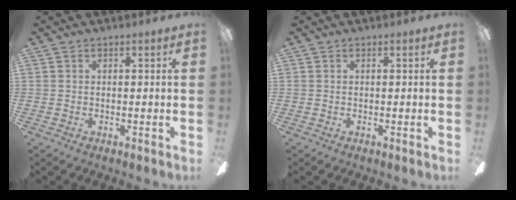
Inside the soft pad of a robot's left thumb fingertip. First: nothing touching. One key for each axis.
{"total": 0.0}